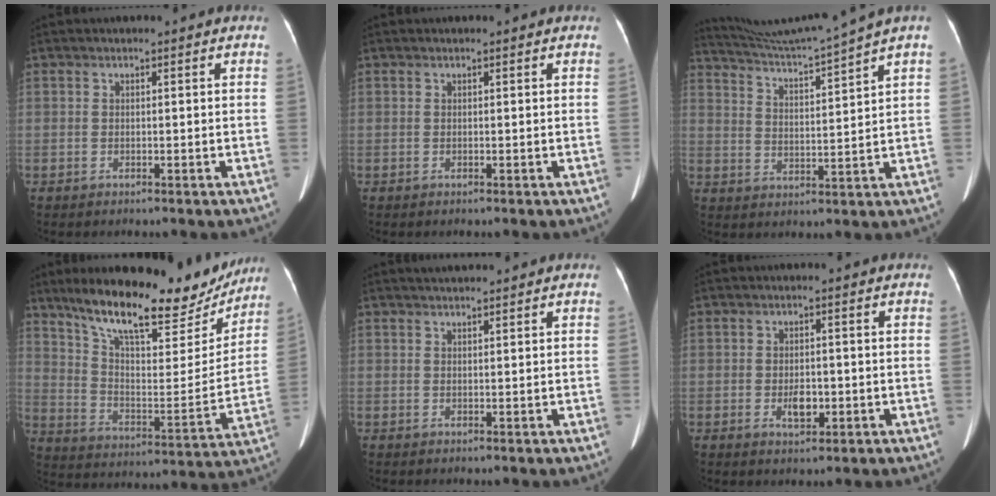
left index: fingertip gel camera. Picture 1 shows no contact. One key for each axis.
{"total": 0.0}
{"total": 10.7, "fx": 9.5, "fy": -3.5, "fz": 3.4, "tx": -0.070, "ty": -0.026, "tz": 0.164}
{"total": 23.6, "fx": 19.0, "fy": 6.2, "fz": 12.6, "tx": -0.198, "ty": -0.007, "tz": 0.287}
{"total": 2.5, "fx": 2.3, "fy": 0.1, "fz": 1.1, "tx": -0.013, "ty": 0.021, "tz": 0.039}
{"total": 2.9, "fx": -0.8, "fy": 1.5, "fz": 2.3, "tx": -0.043, "ty": -0.001, "tz": -0.007}